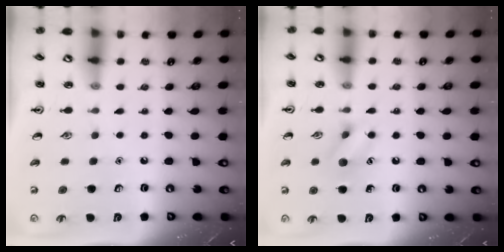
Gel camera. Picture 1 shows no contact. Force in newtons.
{"total": 7.8, "press": 7.8, "slide": 0.5}